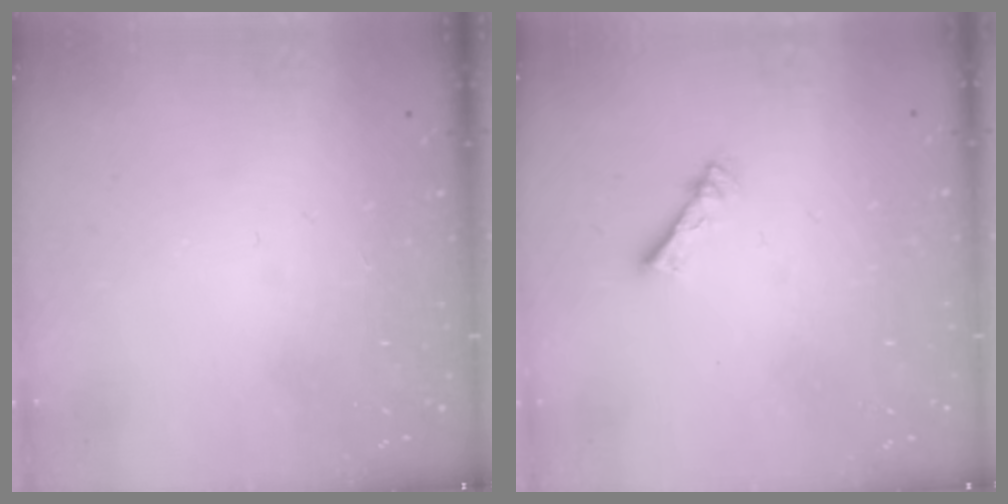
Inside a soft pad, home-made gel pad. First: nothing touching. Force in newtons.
{"total": 2.3, "press": 2.2, "slide": 0.4}